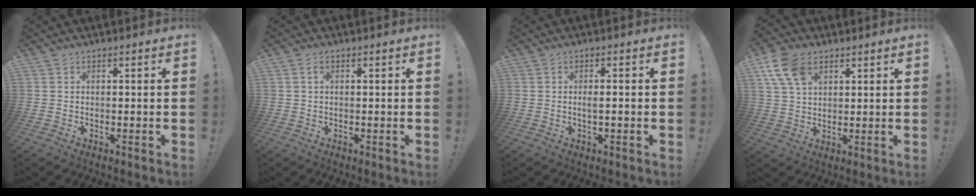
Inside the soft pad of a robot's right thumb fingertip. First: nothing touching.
{"total": 1.3, "force": [0.3, 0.7, 1.1], "torque": [-0.023, 0.004, 0.004]}
{"total": 2.3, "force": [-0.5, 0.1, 2.2], "torque": [-0.040, 0.000, -0.012]}
{"total": 11.1, "force": [5.3, 7.2, 6.6], "torque": [-0.122, -0.007, 0.104]}